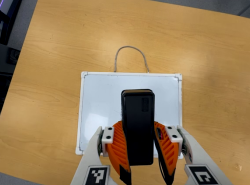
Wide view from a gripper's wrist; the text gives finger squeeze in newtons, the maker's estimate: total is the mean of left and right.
{"total": 7.8, "left": 7.0, "right": 8.7}